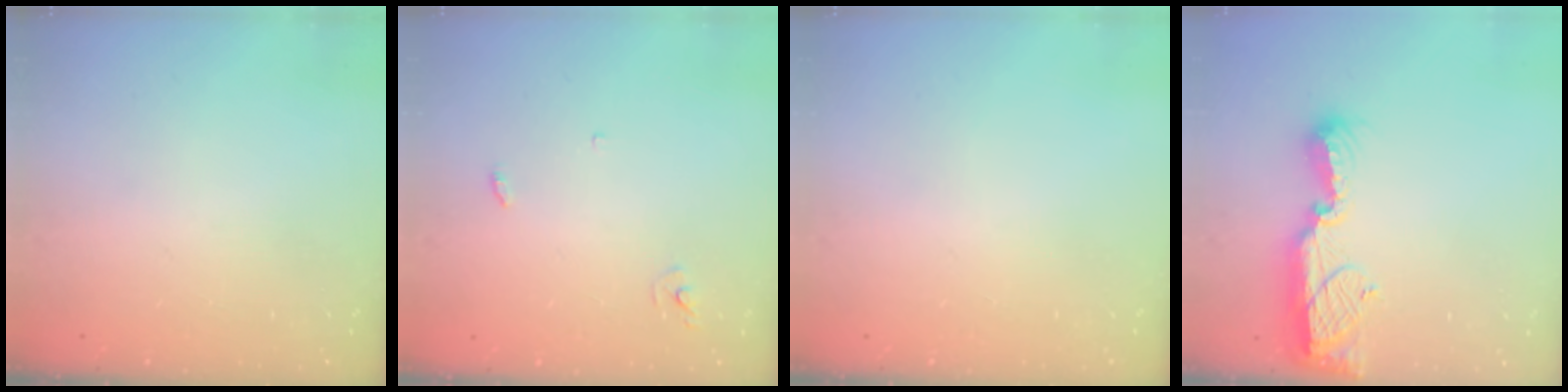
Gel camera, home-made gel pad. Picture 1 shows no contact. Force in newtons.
{"total": 2.9, "press": 2.9, "slide": 0.2}
{"total": 0.0}
{"total": 13.3, "press": 12.2, "slide": 5.5}